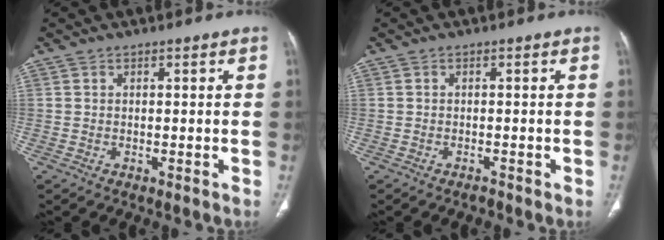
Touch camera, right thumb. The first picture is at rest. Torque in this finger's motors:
{"motor_torque": [0.31, 0.18, 0.05, -0.49, -0.01]}